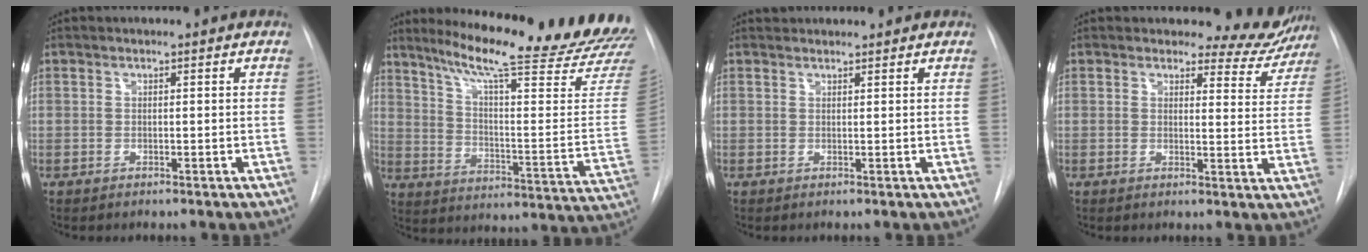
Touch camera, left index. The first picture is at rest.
{"total": 26.5, "force": [23.3, 0.5, 12.4], "torque": [-0.187, -0.105, 0.302]}
{"total": 4.0, "force": [3.9, 0.7, 0.6], "torque": [-0.009, 0.035, 0.051]}
{"total": 6.9, "force": [6.6, 2.2, -0.1], "torque": [0.019, -0.036, 0.062]}